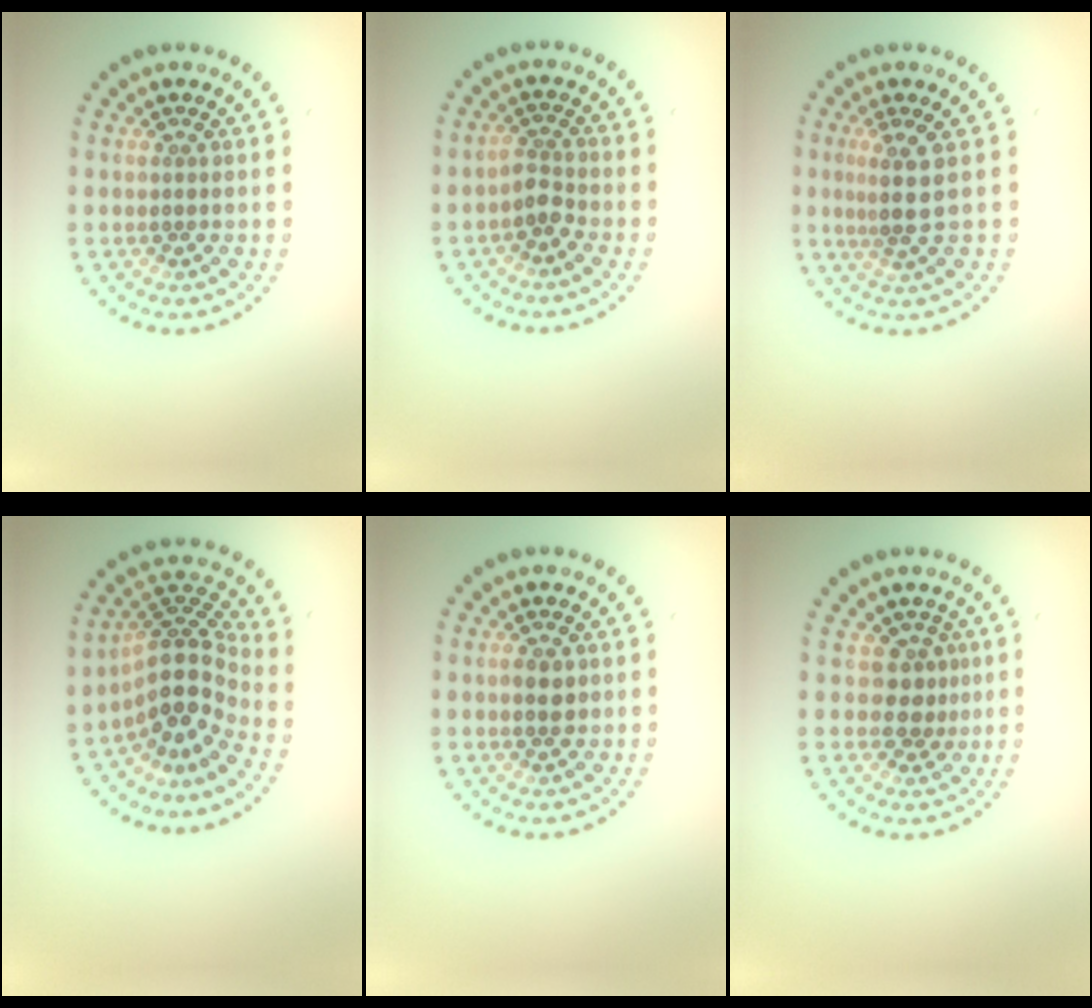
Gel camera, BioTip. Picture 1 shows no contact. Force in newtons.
{"total": 1.8, "press": 1.3, "slide": 1.2}
{"total": 2.5, "press": 1.8, "slide": 1.8}
{"total": 4.9, "press": 3.6, "slide": 3.4}
{"total": 1.6, "press": 1.6, "slide": 0.2}
{"total": 2.3, "press": 1.5, "slide": 1.7}